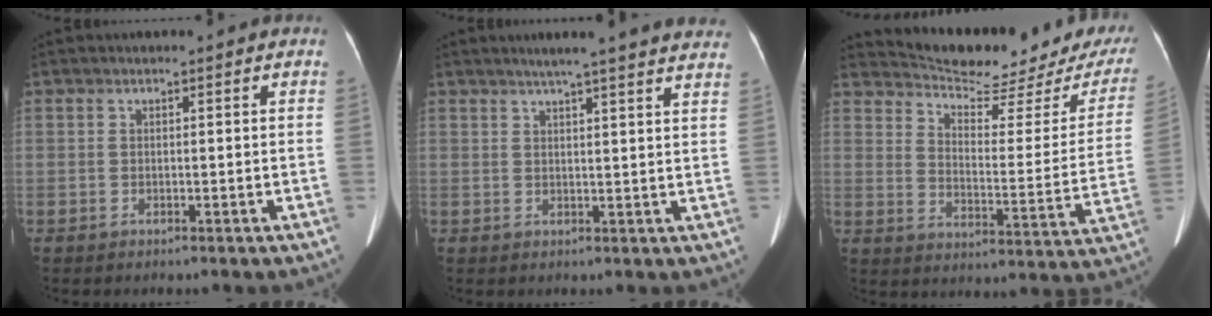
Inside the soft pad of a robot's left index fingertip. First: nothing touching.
{"total": 16.1, "force": [14.2, 0.5, 7.4], "torque": [-0.100, 0.005, 0.166]}
{"total": 19.3, "force": [17.7, 2.5, 7.2], "torque": [-0.101, -0.059, 0.228]}